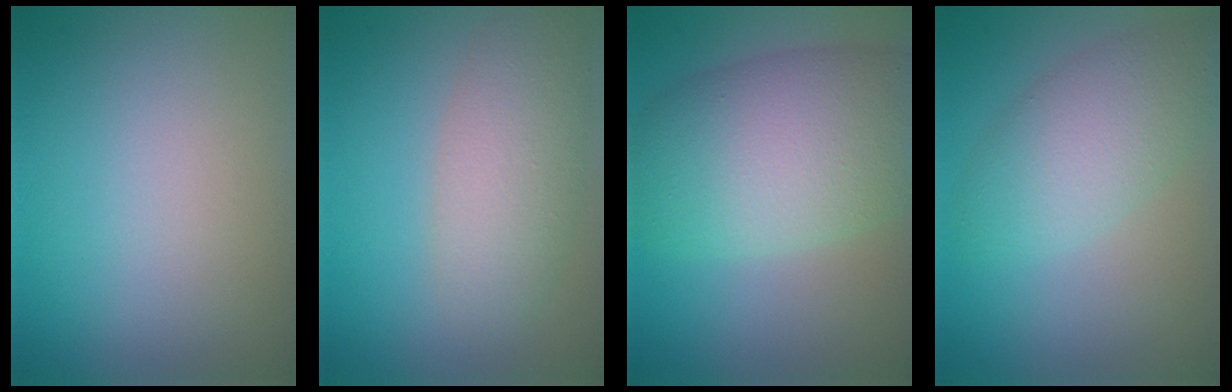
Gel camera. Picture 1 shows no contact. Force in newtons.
{"total": 4.6, "press": 4.6, "slide": 0.2}
{"total": 9.4, "press": 9.4, "slide": 0.3}
{"total": 4.6, "press": 4.6, "slide": 0.0}